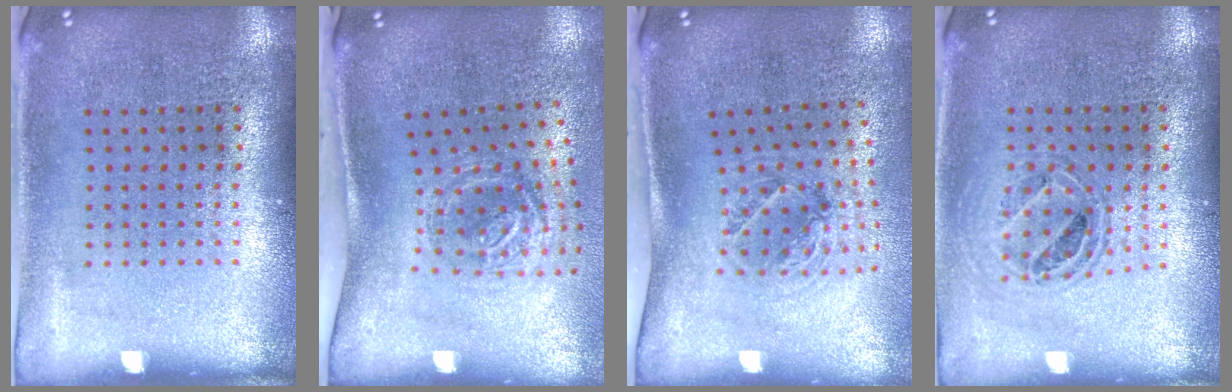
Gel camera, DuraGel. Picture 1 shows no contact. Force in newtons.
{"total": 1.9, "press": 1.2, "slide": 1.4}
{"total": 1.3, "press": 1.2, "slide": 0.6}
{"total": 0.8, "press": 0.8, "slide": 0.0}